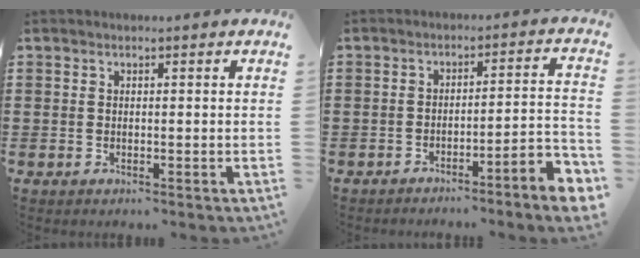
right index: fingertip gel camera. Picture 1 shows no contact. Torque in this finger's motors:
{"motor_torque": [1.19, 0.30, 0.32, 0.08]}